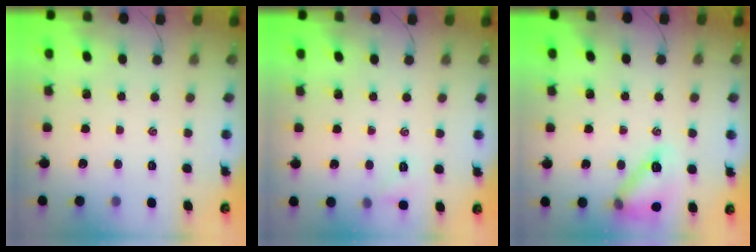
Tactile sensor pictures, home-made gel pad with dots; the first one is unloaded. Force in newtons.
{"total": 4.8, "press": 4.6, "slide": 1.5}
{"total": 13.7, "press": 13.6, "slide": 1.0}